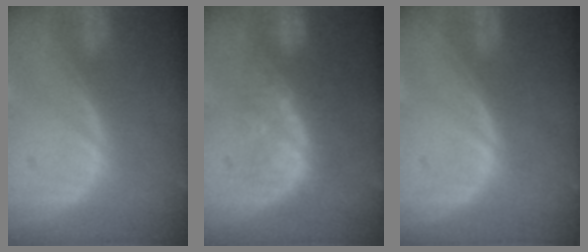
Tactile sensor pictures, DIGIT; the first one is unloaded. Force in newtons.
{"total": 8.1, "press": 7.0, "slide": 4.0}
{"total": 0.0}